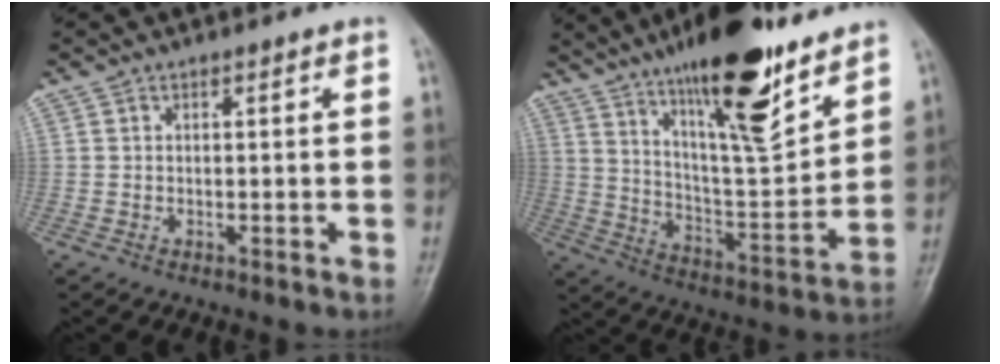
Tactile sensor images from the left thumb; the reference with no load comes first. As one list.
[{"total": 21.1, "force": [14.1, 5.5, 14.7], "torque": [-0.205, -0.077, 0.236]}]